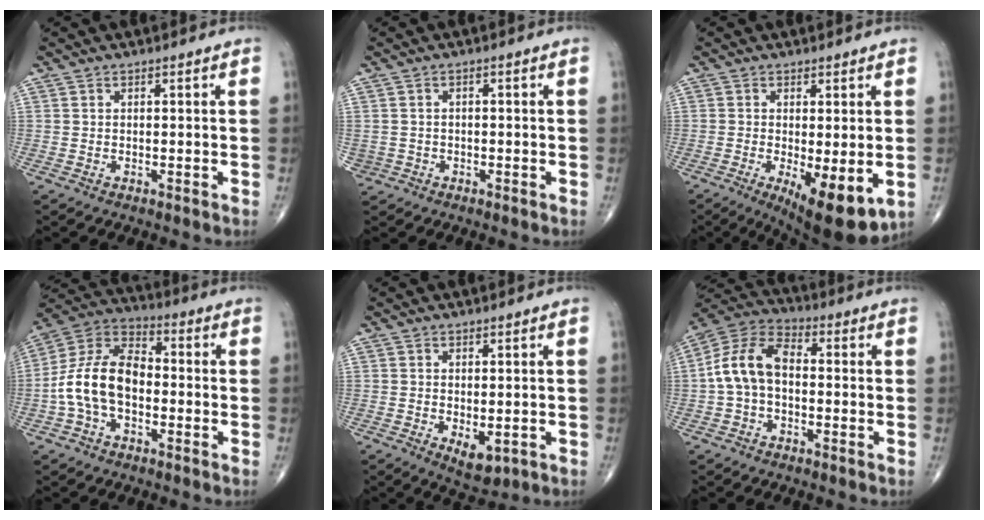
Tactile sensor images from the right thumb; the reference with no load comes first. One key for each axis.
{"total": 2.2, "fx": -0.7, "fy": 2.1, "fz": 0.2, "tx": 0.005, "ty": 0.011, "tz": -0.009}
{"total": 11.3, "fx": -3.1, "fy": 3.8, "fz": 10.1, "tx": -0.146, "ty": -0.025, "tz": -0.036}
{"total": 13.5, "fx": -2.4, "fy": 8.4, "fz": 10.3, "tx": -0.194, "ty": 0.043, "tz": -0.055}
{"total": 4.5, "fx": -1.1, "fy": 2.3, "fz": 3.7, "tx": -0.048, "ty": -0.009, "tz": -0.004}
{"total": 10.7, "fx": -0.6, "fy": 6.7, "fz": 8.3, "tx": -0.157, "ty": 0.034, "tz": -0.025}